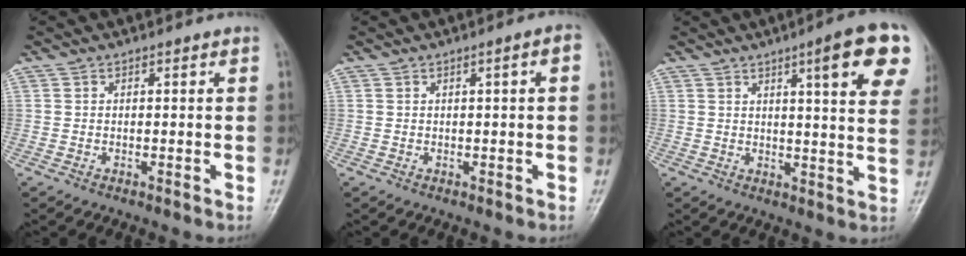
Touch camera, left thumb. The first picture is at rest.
{"total": 2.5, "force": [0.3, 0.4, 2.5], "torque": [-0.039, 0.009, 0.005]}
{"total": 14.6, "force": [6.6, 2.6, 12.8], "torque": [-0.137, -0.022, 0.080]}